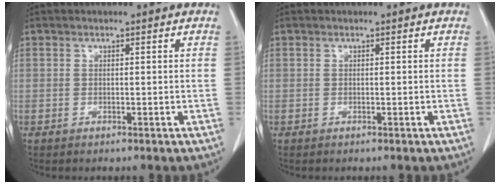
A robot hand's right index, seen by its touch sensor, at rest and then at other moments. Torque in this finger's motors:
{"motor_torque": [0.00, 0.00, 0.00, 0.00]}